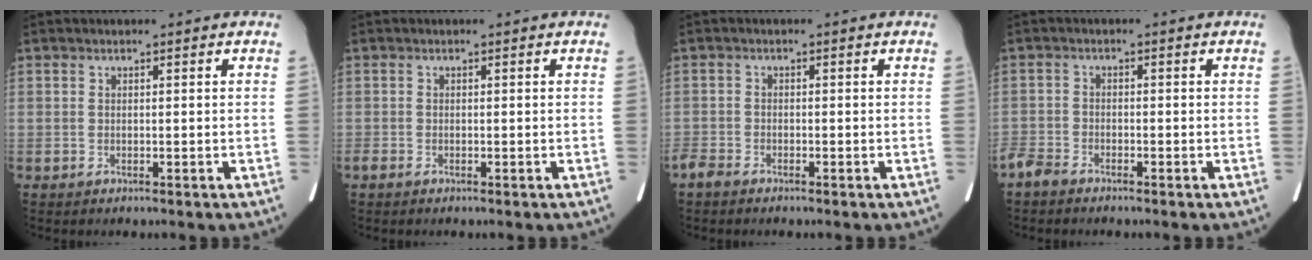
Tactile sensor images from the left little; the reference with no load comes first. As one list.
[{"total": 0.6, "force": [-0.5, 0.2, 0.3], "torque": [-0.013, -0.002, -0.010]}, {"total": 2.1, "force": [-1.9, 0.6, 0.7], "torque": [-0.021, -0.003, -0.035]}, {"total": 2.8, "force": [-2.6, 0.8, 0.8], "torque": [-0.017, -0.004, -0.051]}]